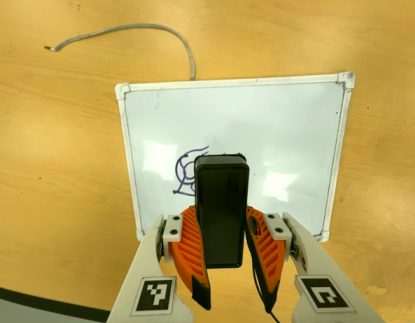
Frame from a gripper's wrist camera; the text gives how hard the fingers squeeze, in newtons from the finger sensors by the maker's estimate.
{"total": 8.3, "left": 7.0, "right": 9.5}